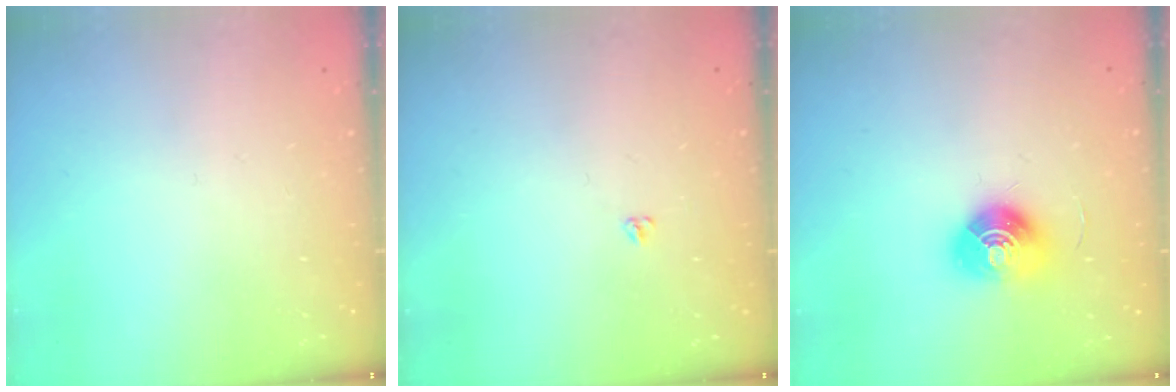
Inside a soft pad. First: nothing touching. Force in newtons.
{"total": 3.1, "press": 3.0, "slide": 0.4}
{"total": 10.3, "press": 10.3, "slide": 0.5}